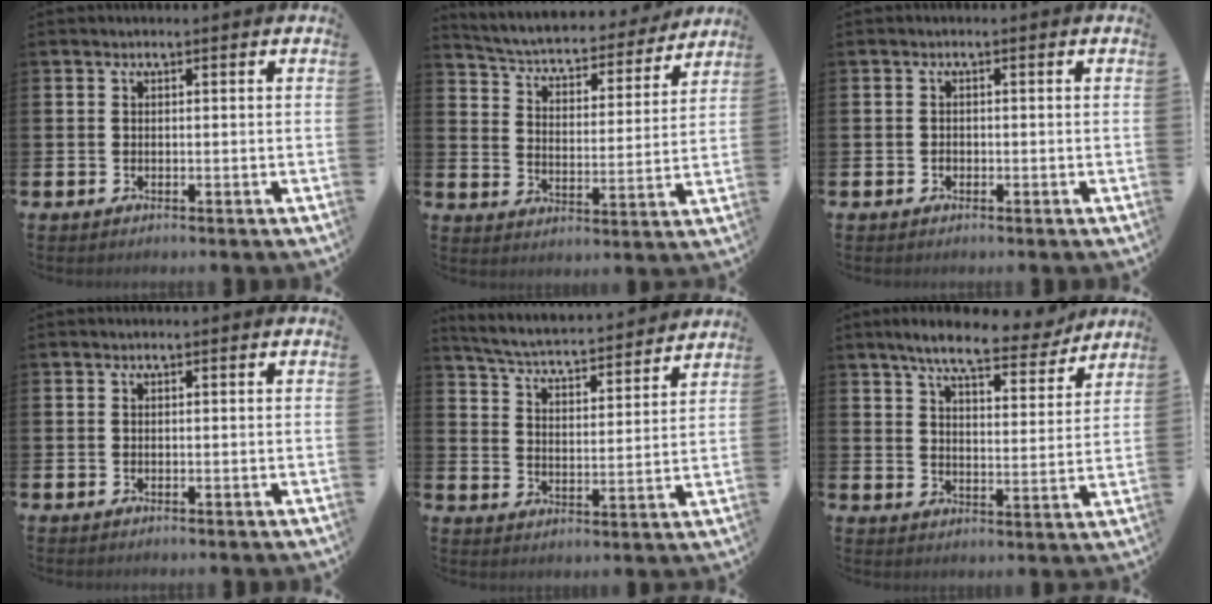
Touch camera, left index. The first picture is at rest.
{"total": 5.1, "force": [4.8, 1.2, 1.5], "torque": [-0.055, -0.041, 0.074]}
{"total": 0.7, "force": [-0.3, 0.6, 0.2], "torque": [-0.005, 0.003, -0.007]}
{"total": 0.0}
{"total": 4.5, "force": [4.4, 0.2, 1.1], "torque": [-0.047, -0.044, 0.069]}
{"total": 8.0, "force": [7.1, 1.6, 3.5], "torque": [-0.068, -0.033, 0.120]}